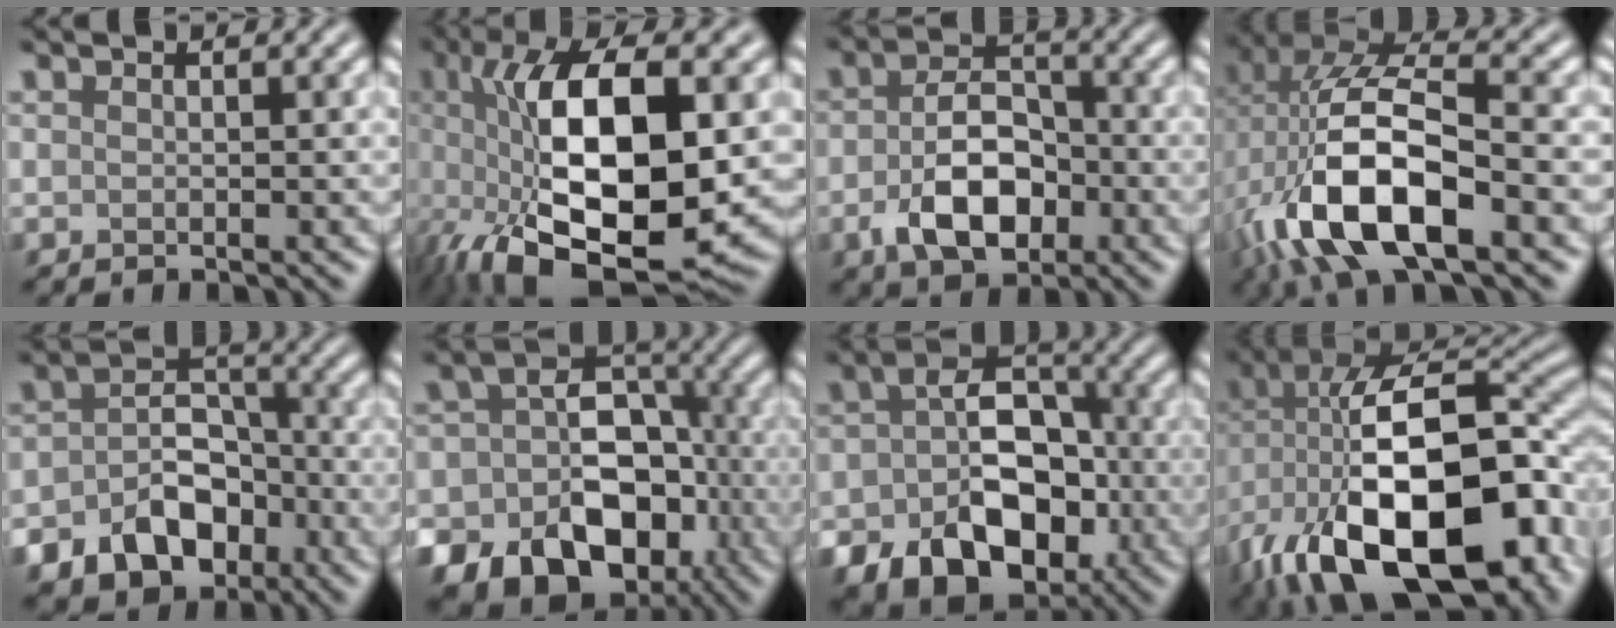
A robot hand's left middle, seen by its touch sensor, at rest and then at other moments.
{"total": 15.6, "force": [-0.8, 6.4, 14.2], "torque": [-0.250, -0.012, -0.011]}
{"total": 6.5, "force": [-2.2, 3.9, 4.8], "torque": [-0.087, -0.001, -0.040]}
{"total": 13.4, "force": [-3.7, 6.5, 11.1], "torque": [-0.240, -0.013, -0.067]}
{"total": 8.1, "force": [-4.0, 5.7, 4.3], "torque": [-0.063, -0.004, -0.067]}
{"total": 16.3, "force": [-6.7, 12.5, 8.0], "torque": [-0.099, -0.009, -0.117]}
{"total": 12.3, "force": [-4.7, 8.3, 7.8], "torque": [-0.118, -0.025, -0.072]}
{"total": 20.1, "force": [-6.8, 11.2, 15.3], "torque": [-0.277, -0.015, -0.093]}